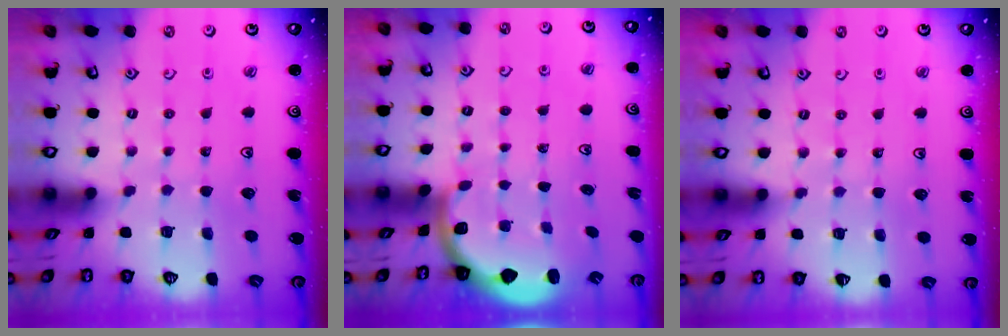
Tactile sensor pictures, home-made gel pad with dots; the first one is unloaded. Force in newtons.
{"total": 1.8, "press": 1.8, "slide": 0.5}
{"total": 2.8, "press": 2.7, "slide": 0.5}